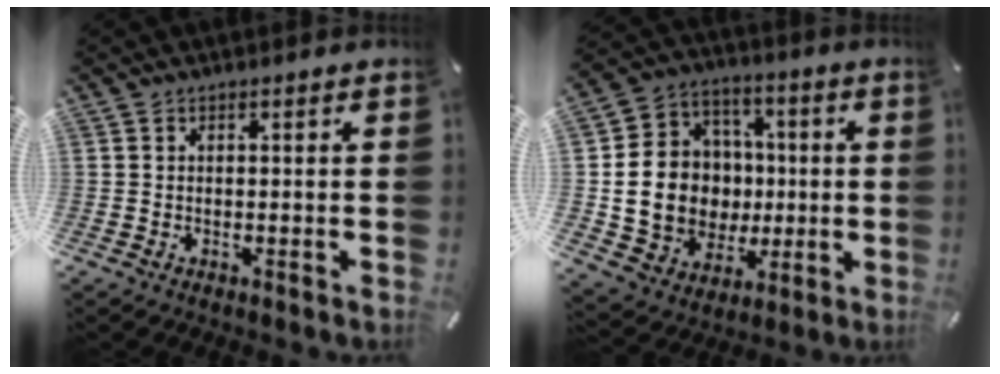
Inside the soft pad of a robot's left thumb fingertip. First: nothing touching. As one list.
[{"total": 16.1, "force": [-0.6, 14.4, 7.1], "torque": [-0.143, 0.009, 0.005]}]